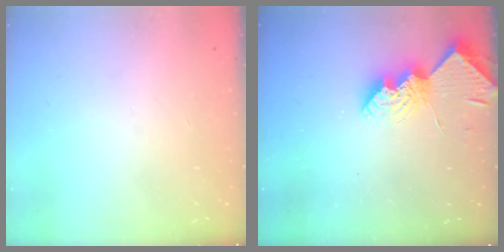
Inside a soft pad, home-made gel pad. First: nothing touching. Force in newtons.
{"total": 10.1, "press": 10.1, "slide": 0.7}